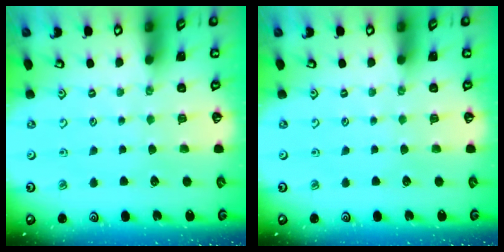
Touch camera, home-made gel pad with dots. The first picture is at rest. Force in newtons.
{"total": 0.0}